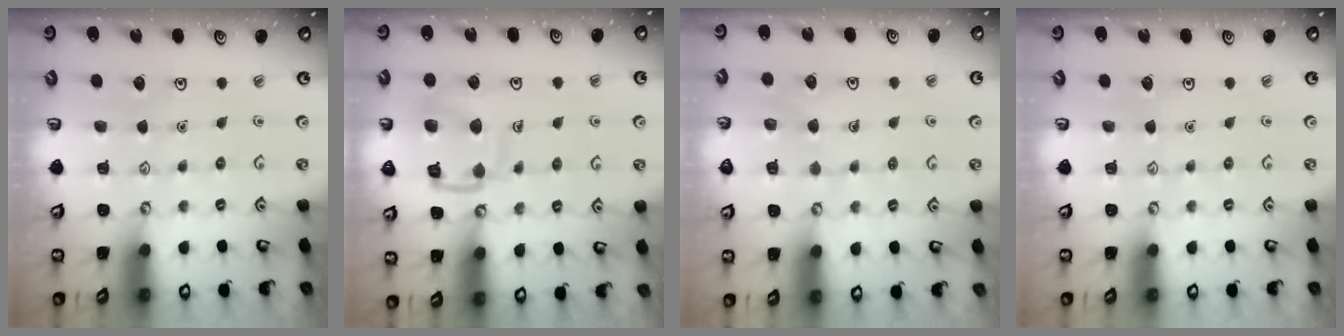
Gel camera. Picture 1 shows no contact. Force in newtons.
{"total": 12.0, "press": 12.0, "slide": 1.2}
{"total": 6.0, "press": 6.0, "slide": 0.5}
{"total": 0.0}